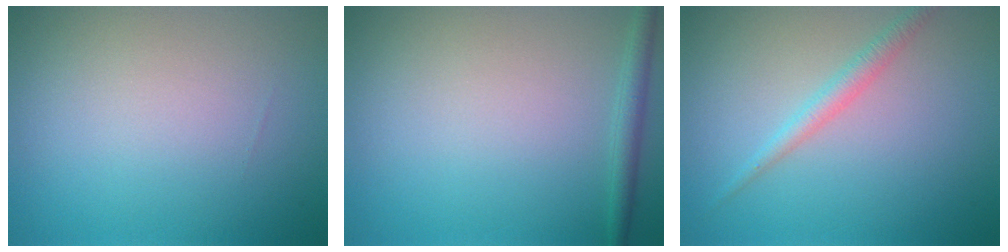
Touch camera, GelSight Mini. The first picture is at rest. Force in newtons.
{"total": 1.5, "press": 1.5, "slide": 0.1}
{"total": 1.7, "press": 1.7, "slide": 0.0}